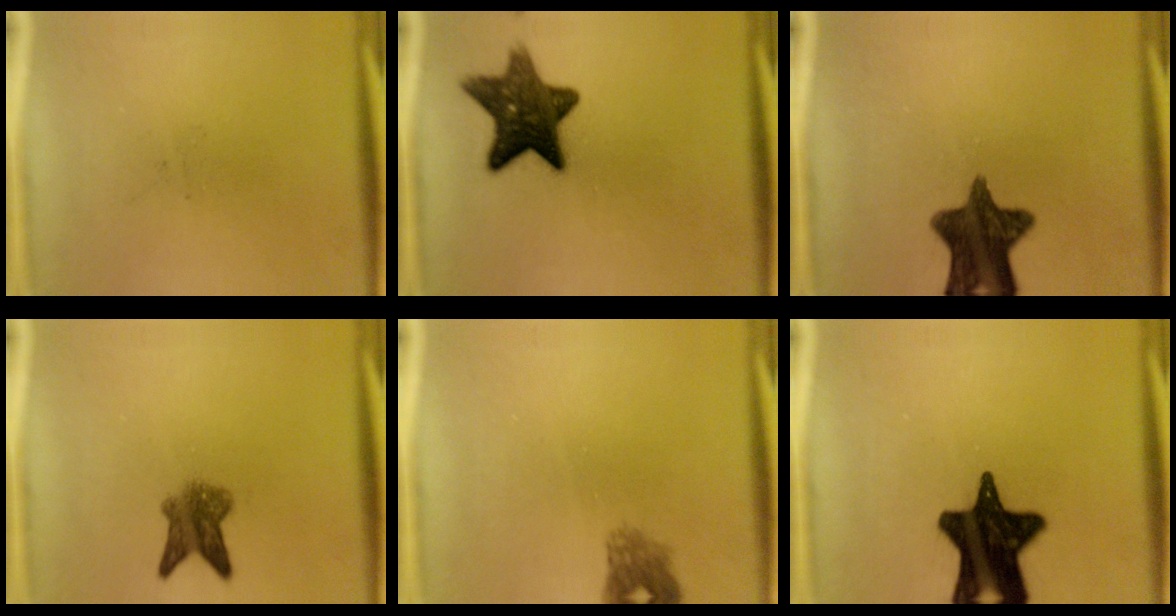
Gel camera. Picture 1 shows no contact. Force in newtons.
{"total": 12.0}
{"total": 12.3}
{"total": 5.0}
{"total": 2.4}
{"total": 18.9}